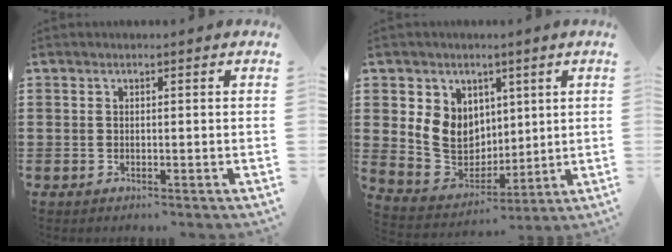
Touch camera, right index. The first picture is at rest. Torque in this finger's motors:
{"motor_torque": [1.26, 0.88, 0.90, 0.18]}